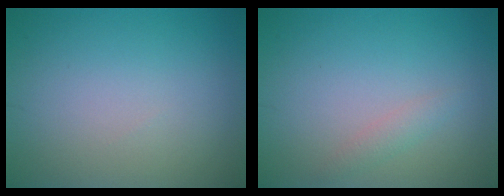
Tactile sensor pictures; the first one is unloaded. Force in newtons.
{"total": 1.1, "press": 1.1, "slide": 0.0}